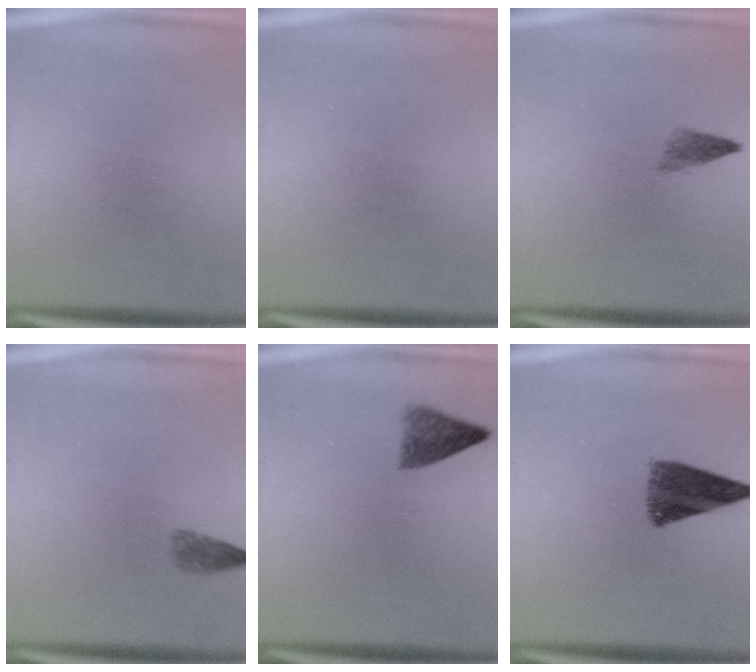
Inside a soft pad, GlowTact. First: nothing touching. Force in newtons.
{"total": 0.0}
{"total": 1.9}
{"total": 1.8}
{"total": 3.5}
{"total": 9.2}